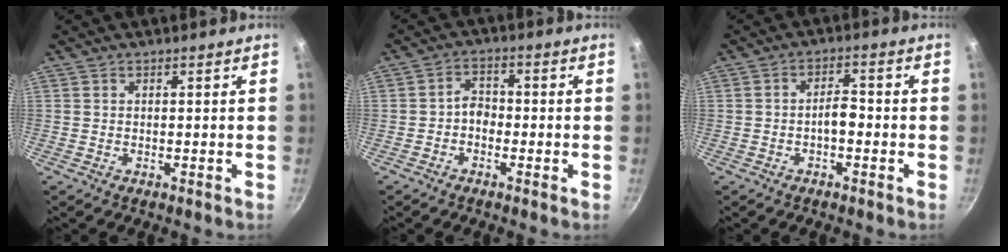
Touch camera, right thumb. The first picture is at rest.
{"total": 3.2, "force": [-1.3, 2.3, 1.8], "torque": [-0.019, 0.020, -0.031]}
{"total": 3.5, "force": [-1.2, 1.7, 2.8], "torque": [-0.032, 0.021, -0.024]}